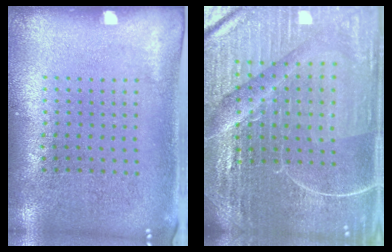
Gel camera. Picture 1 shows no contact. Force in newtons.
{"total": 5.8, "press": 5.3, "slide": 2.4}